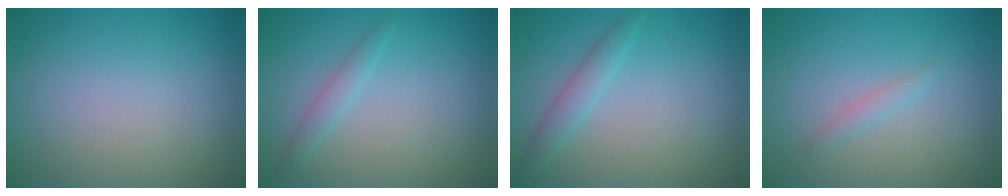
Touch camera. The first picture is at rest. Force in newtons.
{"total": 1.3, "press": 1.3, "slide": 0.1}
{"total": 1.7, "press": 1.7, "slide": 0.0}
{"total": 0.9, "press": 0.9, "slide": 0.1}